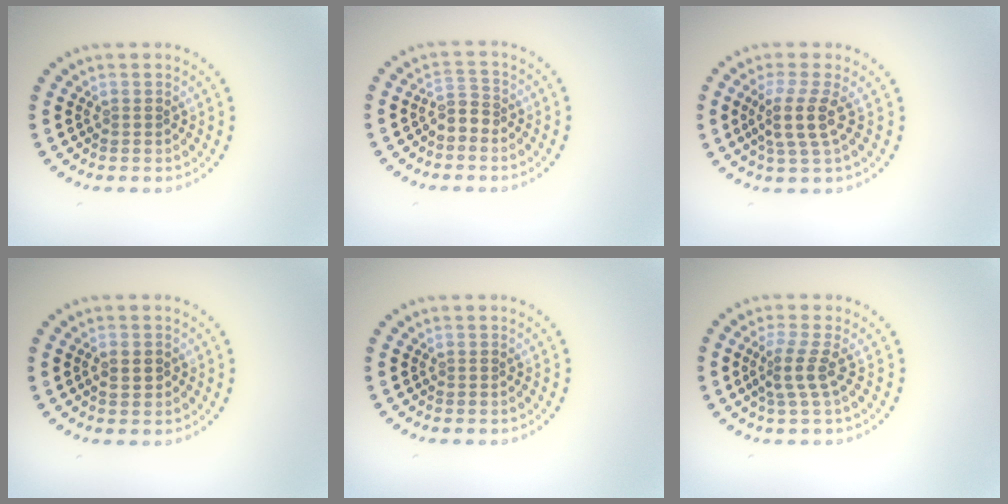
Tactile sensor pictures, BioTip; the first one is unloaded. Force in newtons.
{"total": 1.7, "press": 1.5, "slide": 0.9}
{"total": 3.0, "press": 2.2, "slide": 2.0}
{"total": 1.2, "press": 1.1, "slide": 0.1}
{"total": 0.0}
{"total": 2.5, "press": 1.8, "slide": 1.7}